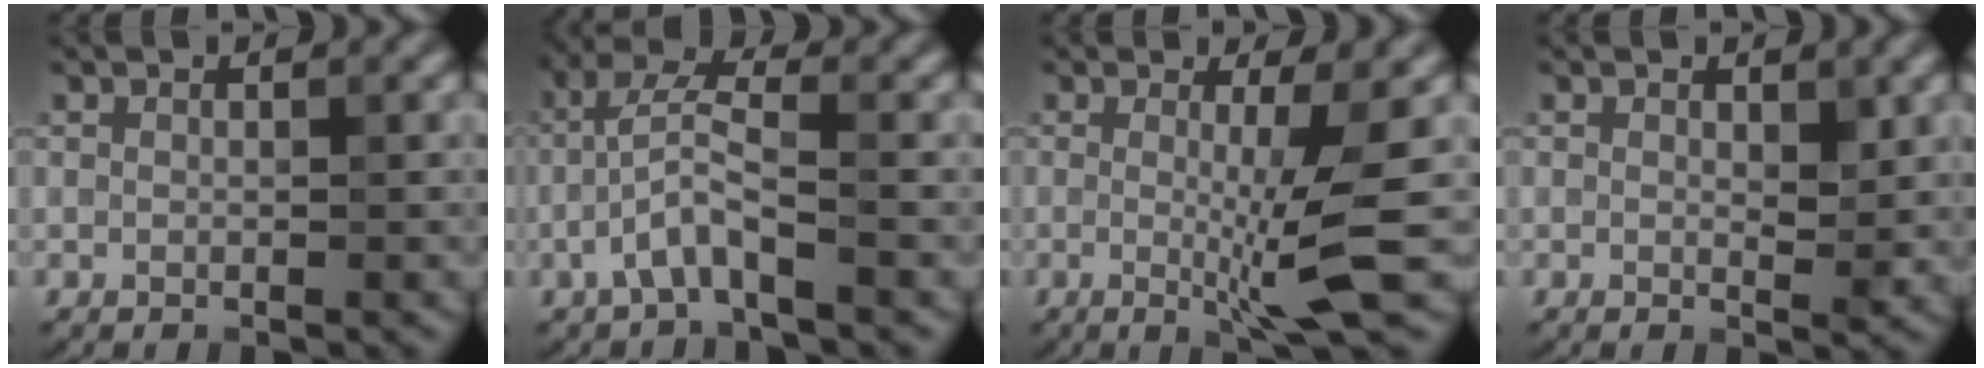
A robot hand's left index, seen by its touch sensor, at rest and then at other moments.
{"total": 3.9, "force": [-1.6, 0.9, 3.5], "torque": [-0.075, 0.013, -0.038]}
{"total": 5.5, "force": [-0.2, 0.7, 5.5], "torque": [-0.089, -0.015, -0.006]}
{"total": 1.4, "force": [0.4, 0.6, 1.2], "torque": [-0.015, -0.008, 0.007]}